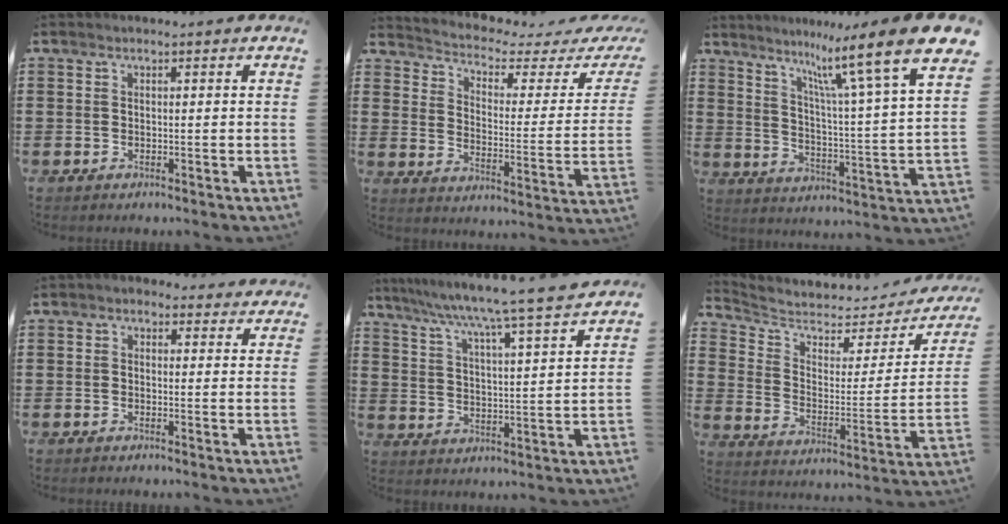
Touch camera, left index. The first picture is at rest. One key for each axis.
{"total": 2.7, "fx": 2.1, "fy": 0.6, "fz": 1.6, "tx": -0.048, "ty": -0.026, "tz": 0.026}
{"total": 12.0, "fx": 8.8, "fy": -0.2, "fz": 8.2, "tx": -0.155, "ty": -0.075, "tz": 0.130}
{"total": 1.7, "fx": 1.3, "fy": 1.1, "fz": 0.3, "tx": -0.003, "ty": 0.004, "tz": 0.022}
{"total": 6.3, "fx": 5.4, "fy": -1.4, "fz": 2.9, "tx": -0.079, "ty": -0.047, "tz": 0.080}
{"total": 4.7, "fx": 4.0, "fy": 1.8, "fz": 1.6, "tx": -0.059, "ty": -0.028, "tz": 0.065}